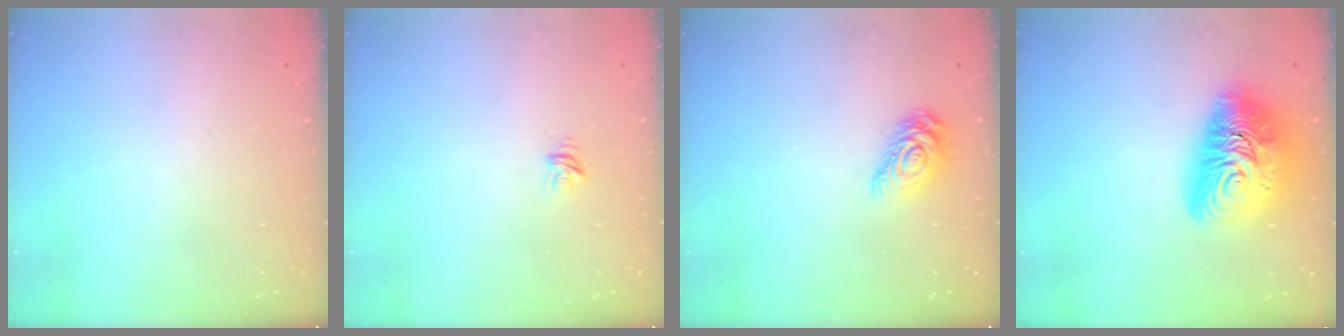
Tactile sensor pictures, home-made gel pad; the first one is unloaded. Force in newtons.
{"total": 3.9, "press": 3.9, "slide": 0.1}
{"total": 9.9, "press": 9.9, "slide": 0.4}
{"total": 17.9, "press": 17.8, "slide": 1.7}